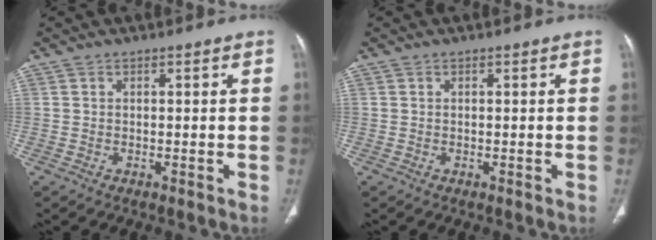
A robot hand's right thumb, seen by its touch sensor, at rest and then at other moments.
{"total": 0.0}